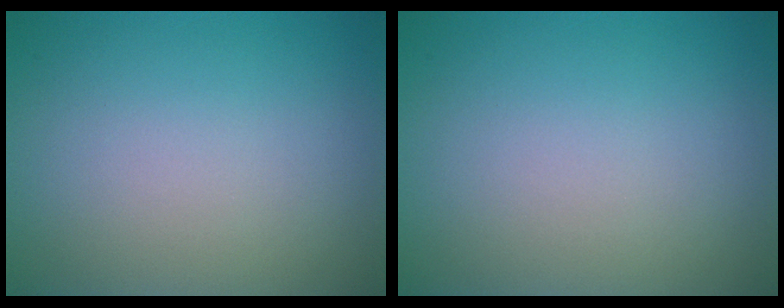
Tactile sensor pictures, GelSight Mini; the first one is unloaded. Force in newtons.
{"total": 0.0}